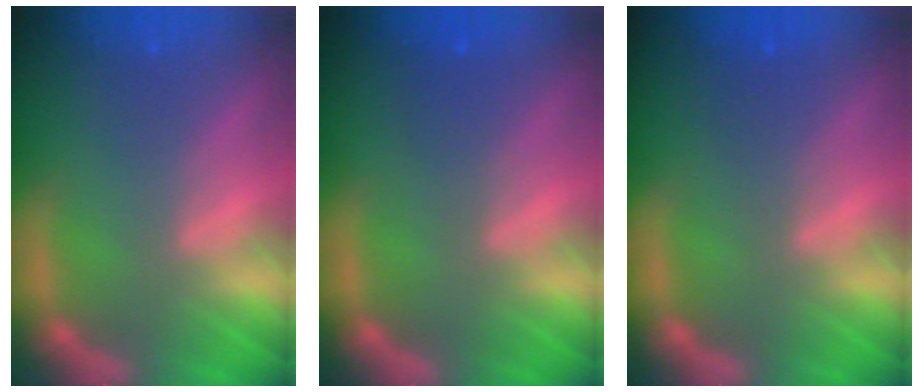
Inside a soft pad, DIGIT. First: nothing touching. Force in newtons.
{"total": 1.5}
{"total": 1.5}